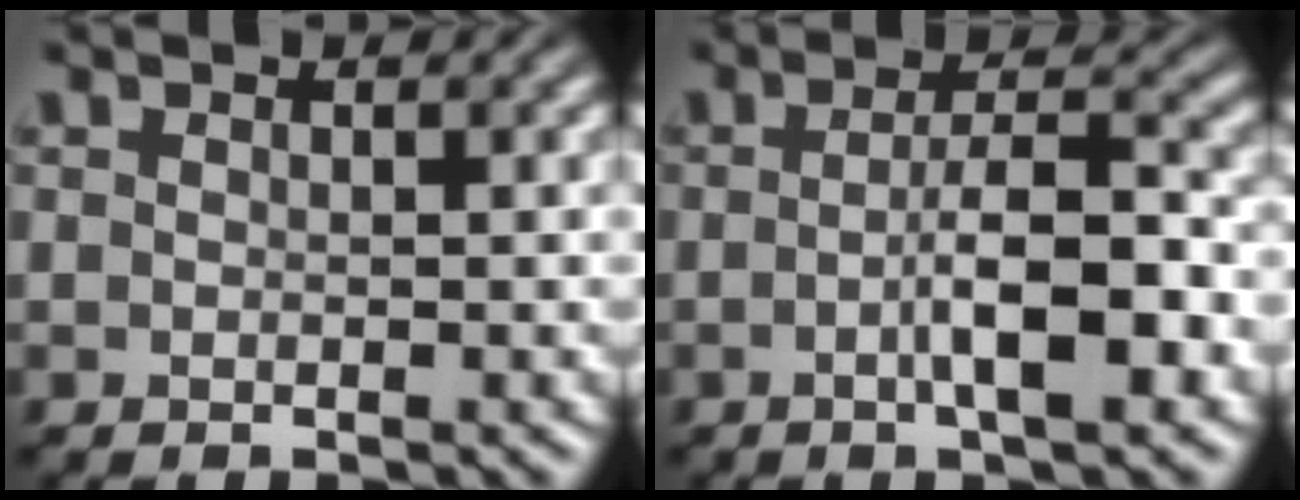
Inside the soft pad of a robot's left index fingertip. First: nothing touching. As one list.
[{"total": 5.4, "force": [-1.2, 1.2, 5.2], "torque": [-0.085, 0.006, -0.022]}]